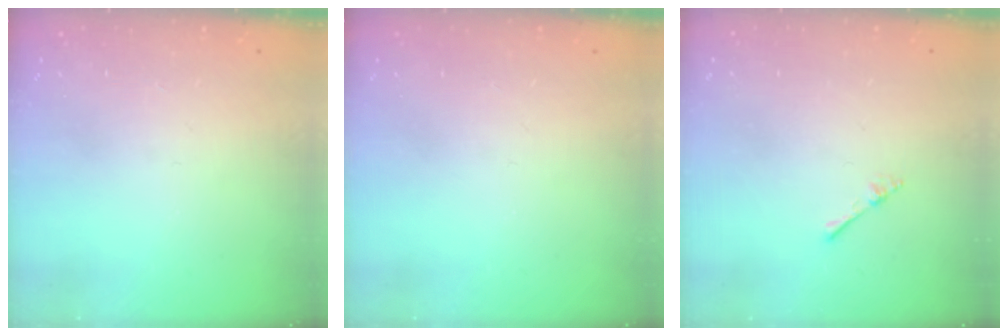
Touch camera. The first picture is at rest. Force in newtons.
{"total": 0.0}
{"total": 2.2, "press": 2.2, "slide": 0.3}